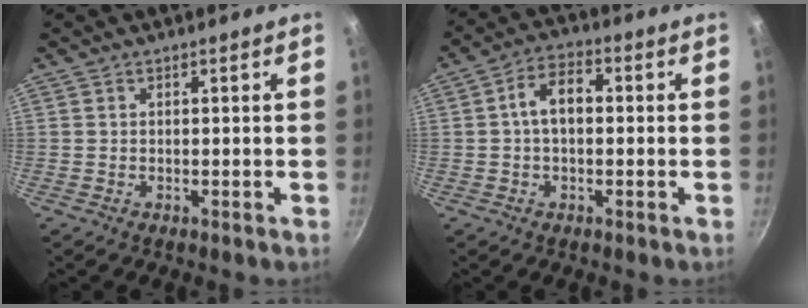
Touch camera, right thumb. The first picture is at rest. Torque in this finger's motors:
{"motor_torque": [0.36, 1.77, 0.98, -0.13, 0.04]}